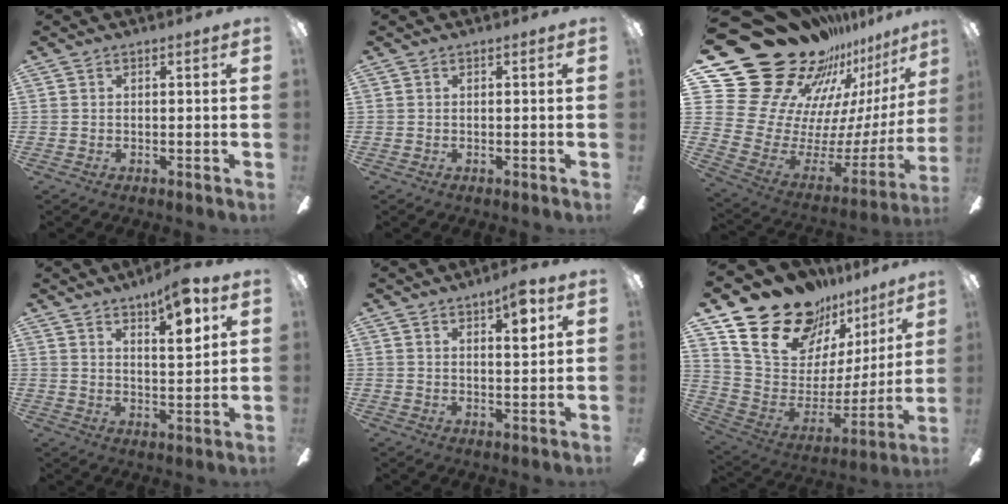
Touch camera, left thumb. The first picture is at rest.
{"total": 0.0}
{"total": 31.2, "force": [23.2, 15.7, 13.8], "torque": [-0.200, -0.220, 0.478]}
{"total": 9.0, "force": [5.9, 2.4, 6.4], "torque": [-0.086, -0.034, 0.093]}
{"total": 6.3, "force": [3.6, 1.8, 4.8], "torque": [-0.060, -0.015, 0.054]}
{"total": 23.2, "force": [17.5, 12.3, 8.9], "torque": [-0.147, -0.125, 0.330]}